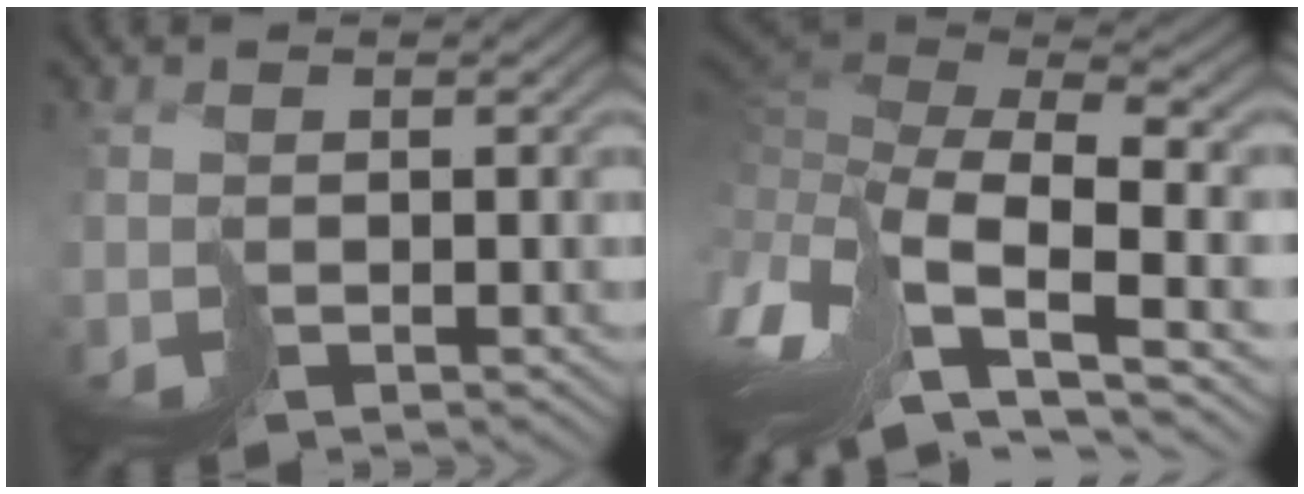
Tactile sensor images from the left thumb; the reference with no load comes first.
{"total": 15.6, "force": [-5.3, 6.3, 13.3], "torque": [-0.330, -0.019, -0.046]}